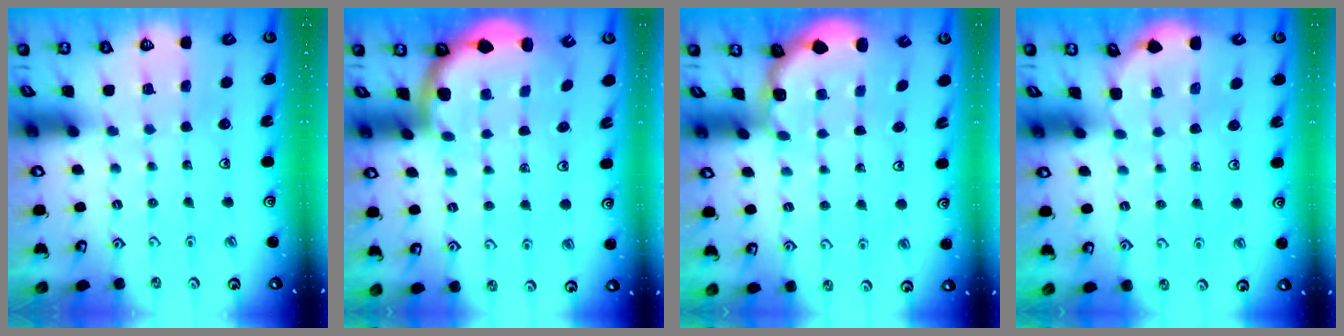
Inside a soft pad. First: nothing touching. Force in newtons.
{"total": 1.8, "press": 1.8, "slide": 0.1}
{"total": 1.8, "press": 1.6, "slide": 0.7}
{"total": 2.4, "press": 2.0, "slide": 1.3}